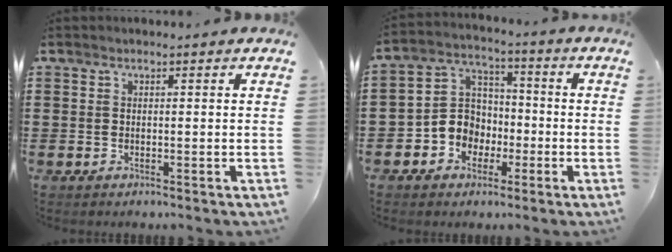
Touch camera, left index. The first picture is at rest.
{"total": 6.7, "force": [-2.2, 6.0, 1.9], "torque": [-0.064, 0.010, -0.046]}